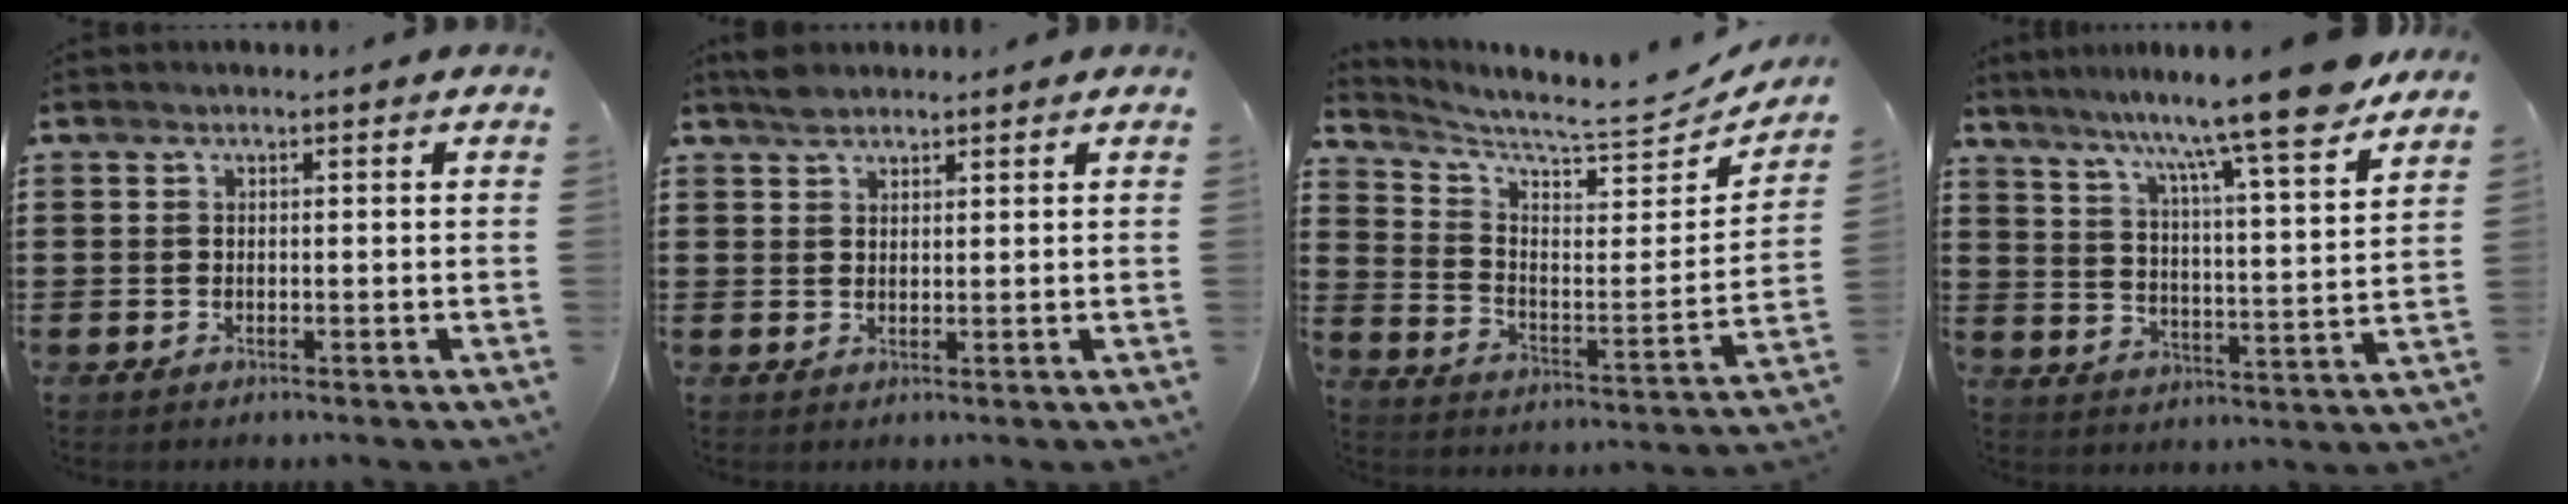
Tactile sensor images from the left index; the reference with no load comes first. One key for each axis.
{"total": 2.3, "fx": 2.1, "fy": 0.8, "fz": 0.7, "tx": -0.017, "ty": 0.003, "tz": 0.040}
{"total": 5.8, "fx": 5.3, "fy": 0.2, "fz": 2.3, "tx": -0.066, "ty": -0.055, "tz": 0.082}
{"total": 12.5, "fx": 10.8, "fy": -0.8, "fz": 6.4, "tx": -0.134, "ty": -0.068, "tz": 0.175}